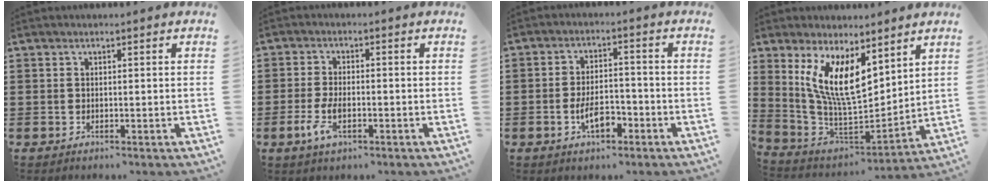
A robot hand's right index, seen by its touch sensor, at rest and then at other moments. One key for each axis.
{"total": 4.6, "fx": -1.6, "fy": 2.1, "fz": 3.9, "tx": -0.095, "ty": -0.007, "tz": -0.034}
{"total": 5.4, "fx": -2.4, "fy": 2.3, "fz": 4.3, "tx": -0.083, "ty": 0.006, "tz": -0.045}
{"total": 11.1, "fx": 5.2, "fy": 4.0, "fz": 9.0, "tx": -0.201, "ty": -0.031, "tz": 0.096}